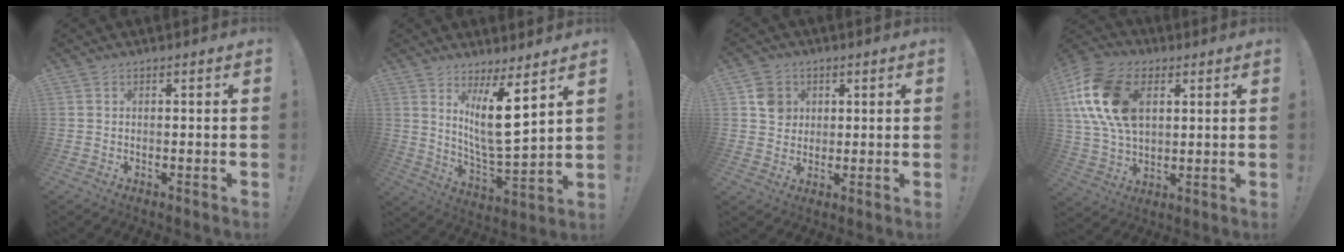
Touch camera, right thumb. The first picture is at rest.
{"total": 13.2, "force": [6.5, 2.5, 11.2], "torque": [-0.191, -0.051, 0.104]}
{"total": 6.9, "force": [2.1, 6.2, 2.1], "torque": [-0.008, -0.007, 0.040]}
{"total": 20.2, "force": [6.0, 13.5, 13.7], "torque": [-0.261, -0.011, 0.109]}